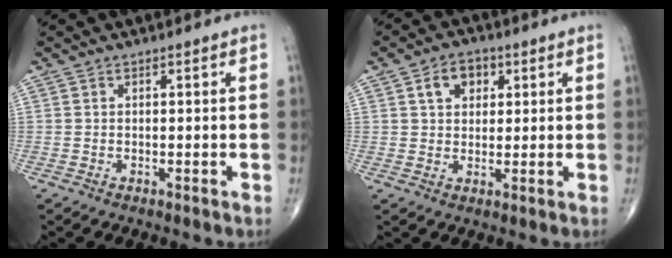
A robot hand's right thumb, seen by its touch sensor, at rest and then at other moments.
{"total": 5.8, "force": [2.2, 4.2, 3.4], "torque": [-0.032, 0.002, 0.032]}